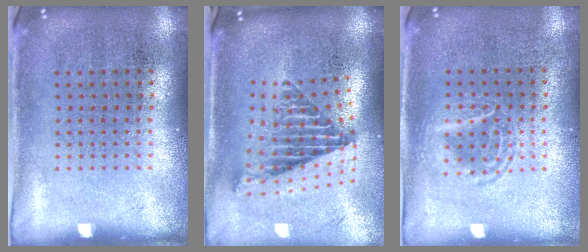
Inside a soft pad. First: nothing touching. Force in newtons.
{"total": 2.5, "press": 1.6, "slide": 1.9}
{"total": 1.1, "press": 1.1, "slide": 0.2}